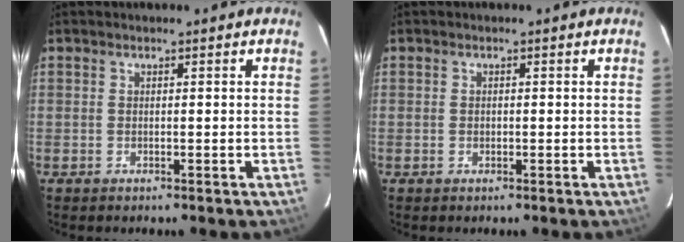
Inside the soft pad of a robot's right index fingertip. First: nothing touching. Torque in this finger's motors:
{"motor_torque": [-0.10, 0.01, -0.03, -0.01]}